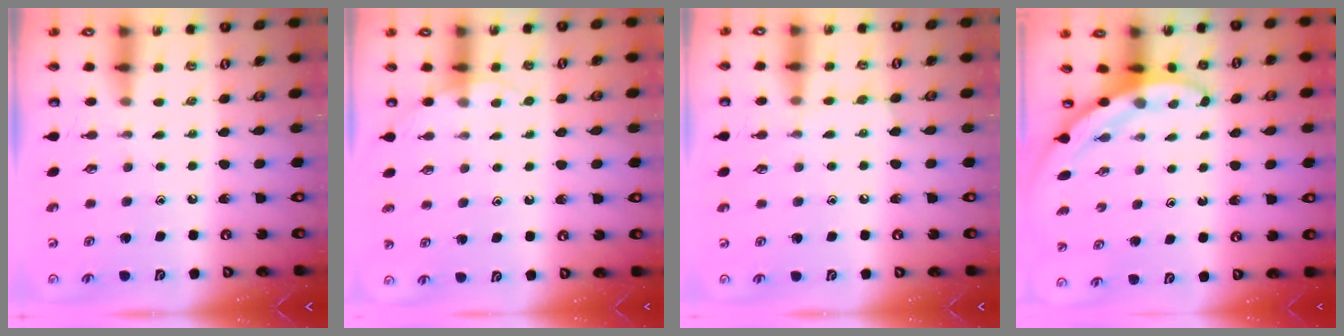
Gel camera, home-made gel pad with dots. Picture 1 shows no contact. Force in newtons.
{"total": 4.7, "press": 4.7, "slide": 0.3}
{"total": 5.8, "press": 5.8, "slide": 0.6}
{"total": 3.4, "press": 3.4, "slide": 0.1}